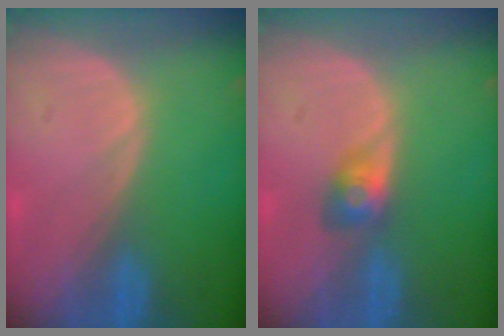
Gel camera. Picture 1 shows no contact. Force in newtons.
{"total": 3.1, "press": 2.7, "slide": 1.5}